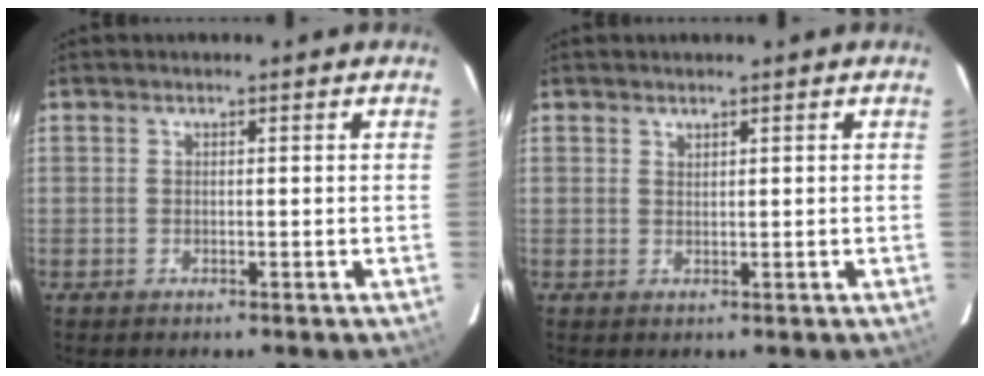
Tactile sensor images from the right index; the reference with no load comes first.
{"total": 0.7, "force": [0.7, 0.2, 0.1], "torque": [-0.003, 0.001, 0.015]}